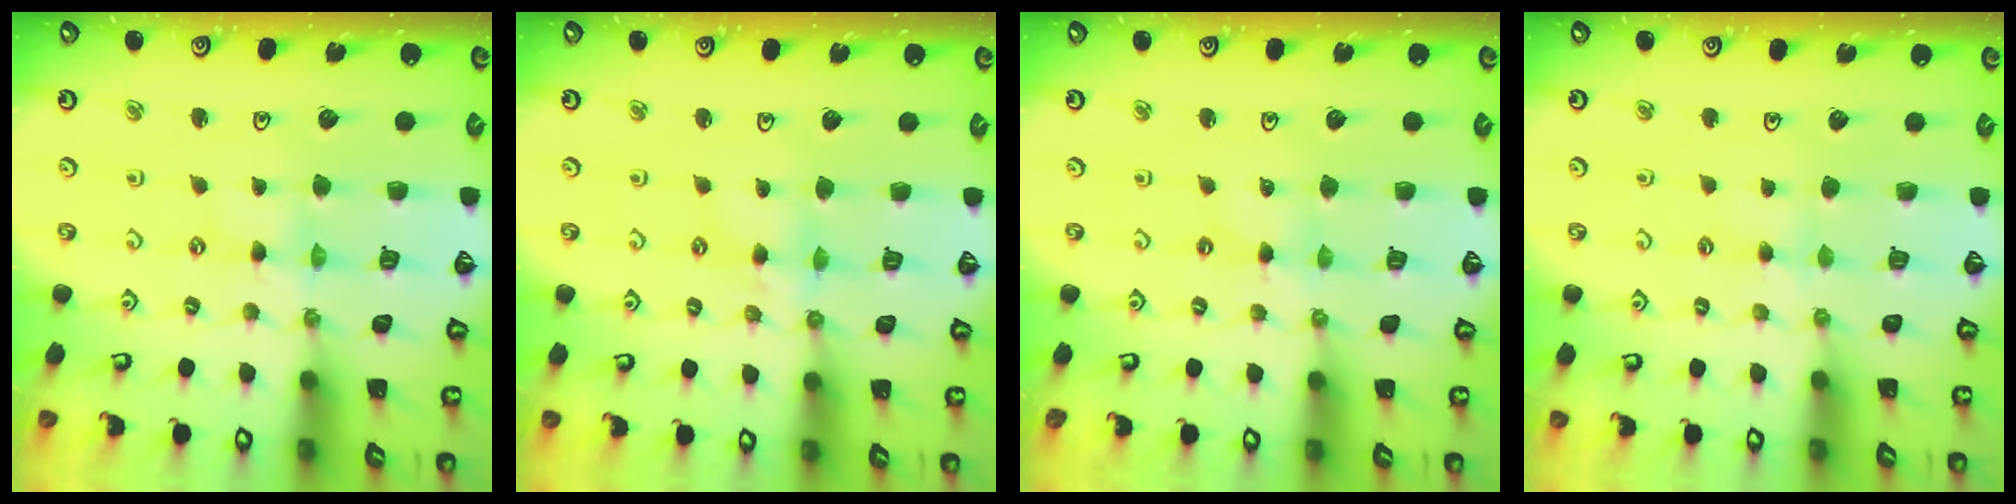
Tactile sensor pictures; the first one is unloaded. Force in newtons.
{"total": 3.5, "press": 3.5, "slide": 0.3}
{"total": 0.0}
{"total": 2.6, "press": 2.5, "slide": 0.5}